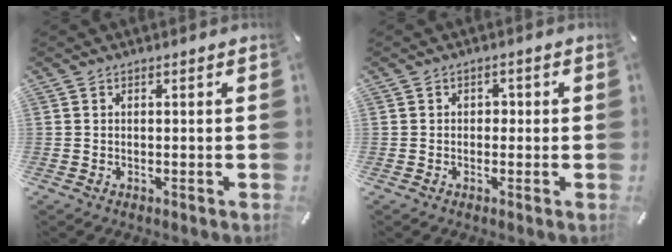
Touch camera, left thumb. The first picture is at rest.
{"total": 1.5, "force": [-0.6, 1.2, 0.7], "torque": [-0.015, 0.007, -0.015]}